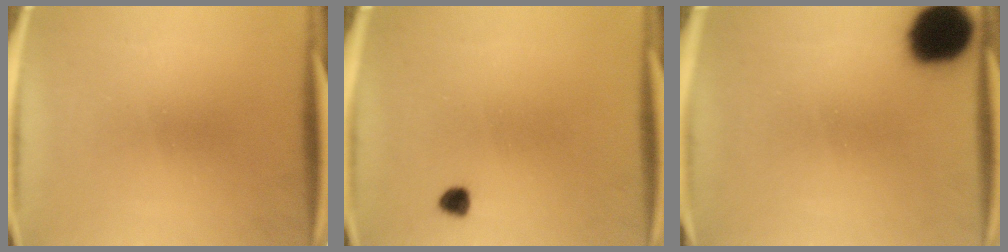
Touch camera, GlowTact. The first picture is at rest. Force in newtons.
{"total": 1.8}
{"total": 15.6}